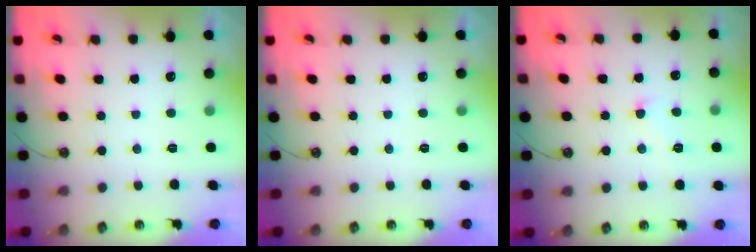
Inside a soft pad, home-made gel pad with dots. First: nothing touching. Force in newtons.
{"total": 0.0}
{"total": 0.9, "press": 0.9, "slide": 0.2}